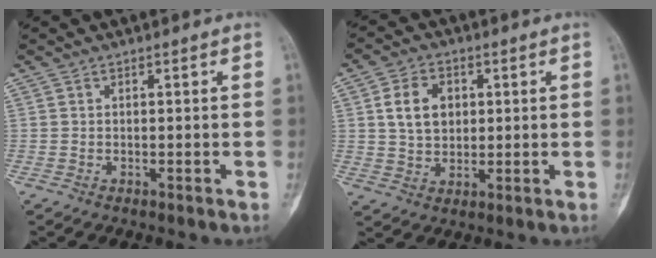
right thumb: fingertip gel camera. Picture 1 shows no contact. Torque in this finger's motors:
{"motor_torque": [0.38, 0.36, 0.29, -0.23, 0.06]}